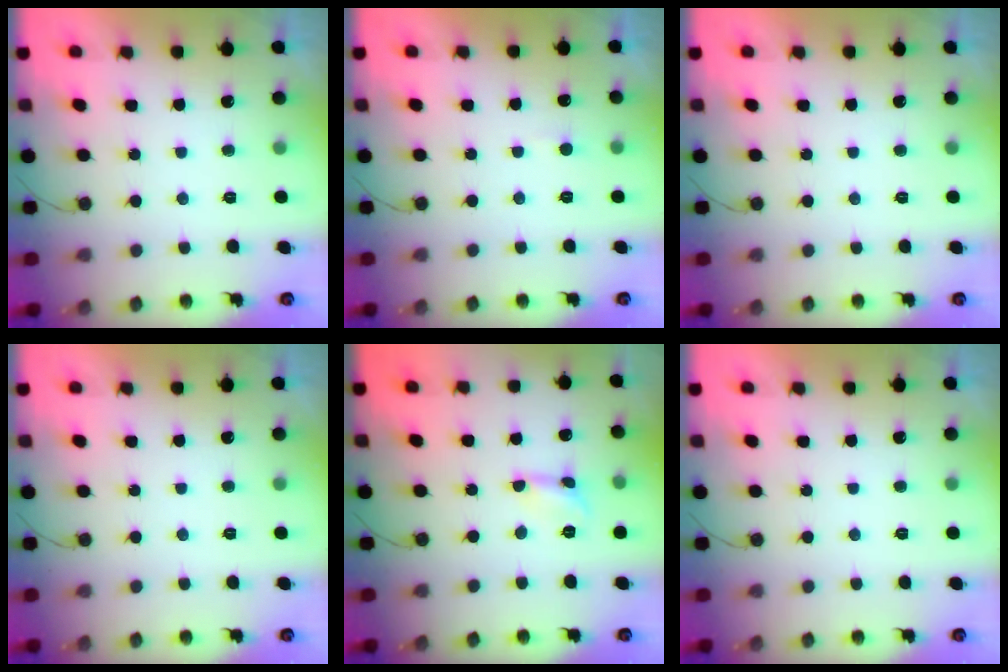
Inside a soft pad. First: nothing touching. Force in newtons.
{"total": 2.9, "press": 2.9, "slide": 0.3}
{"total": 0.0}
{"total": 0.0}
{"total": 2.8, "press": 2.7, "slide": 0.3}
{"total": 0.0}